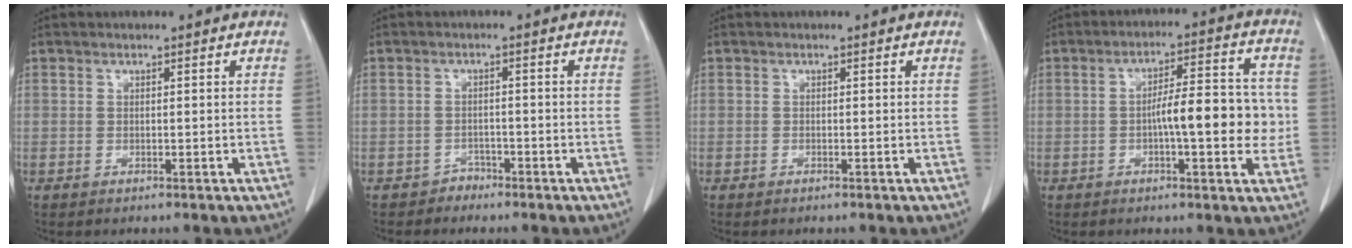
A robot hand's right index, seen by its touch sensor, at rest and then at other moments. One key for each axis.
{"total": 1.7, "fx": -1.4, "fy": 0.9, "fz": -0.2, "tx": 0.004, "ty": 0.004, "tz": -0.025}
{"total": 0.0}
{"total": 10.3, "fx": -1.0, "fy": 2.6, "fz": 9.9, "tx": -0.147, "ty": 0.022, "tz": -0.015}